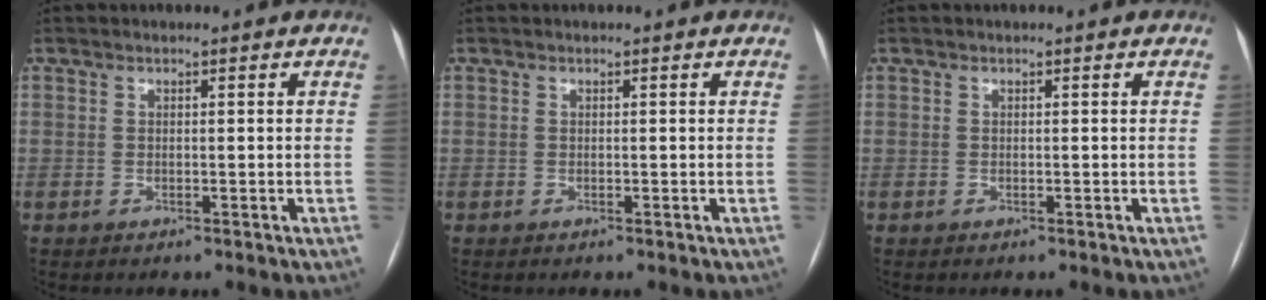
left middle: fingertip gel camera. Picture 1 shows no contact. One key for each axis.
{"total": 0.0}
{"total": 0.0}